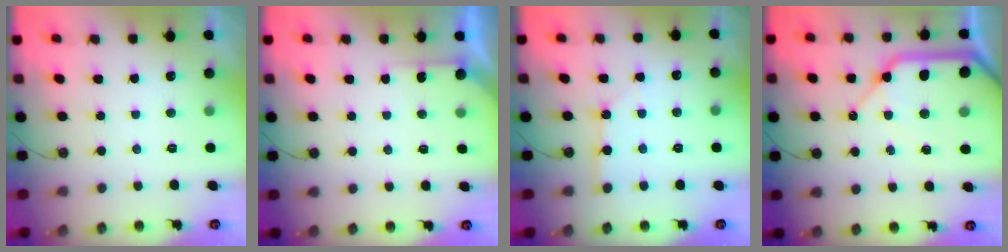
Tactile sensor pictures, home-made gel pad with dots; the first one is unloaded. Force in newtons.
{"total": 3.3, "press": 3.3, "slide": 0.5}
{"total": 2.1, "press": 2.1, "slide": 0.3}
{"total": 18.4, "press": 18.2, "slide": 2.5}